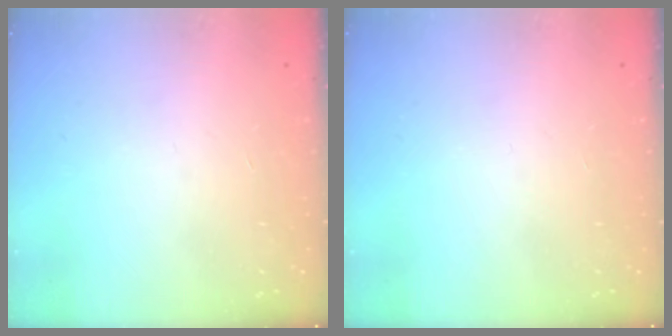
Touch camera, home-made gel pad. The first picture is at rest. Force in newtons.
{"total": 0.0}